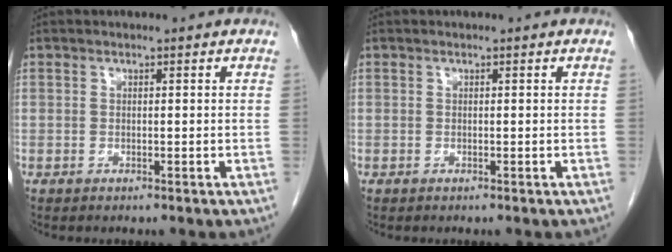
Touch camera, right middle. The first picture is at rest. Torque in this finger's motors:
{"motor_torque": [0.23, -0.58, 0.05, -0.06]}